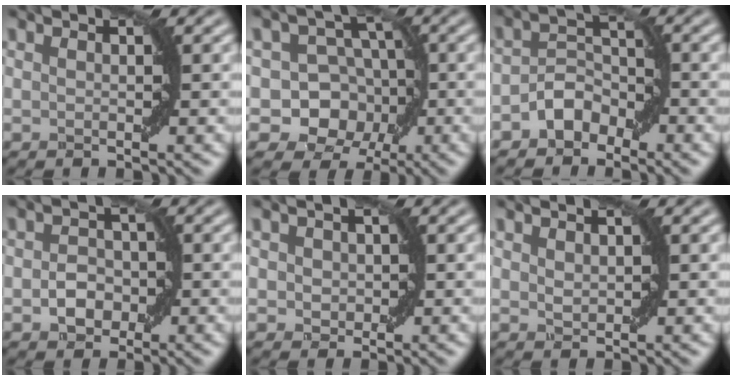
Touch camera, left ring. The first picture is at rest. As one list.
[{"total": 8.1, "force": [-1.4, 7.4, 3.0], "torque": [-0.030, 0.027, -0.049]}, {"total": 2.9, "force": [-1.9, 1.8, 1.2], "torque": [-0.012, 0.015, -0.036]}, {"total": 2.4, "force": [-0.7, 1.9, 1.3], "torque": [-0.019, 0.002, -0.014]}, {"total": 1.6, "force": [0.1, 1.4, 0.7], "torque": [-0.006, 0.001, 0.000]}, {"total": 1.0, "force": [0.5, 0.7, 0.5], "torque": [-0.009, 0.001, 0.014]}]